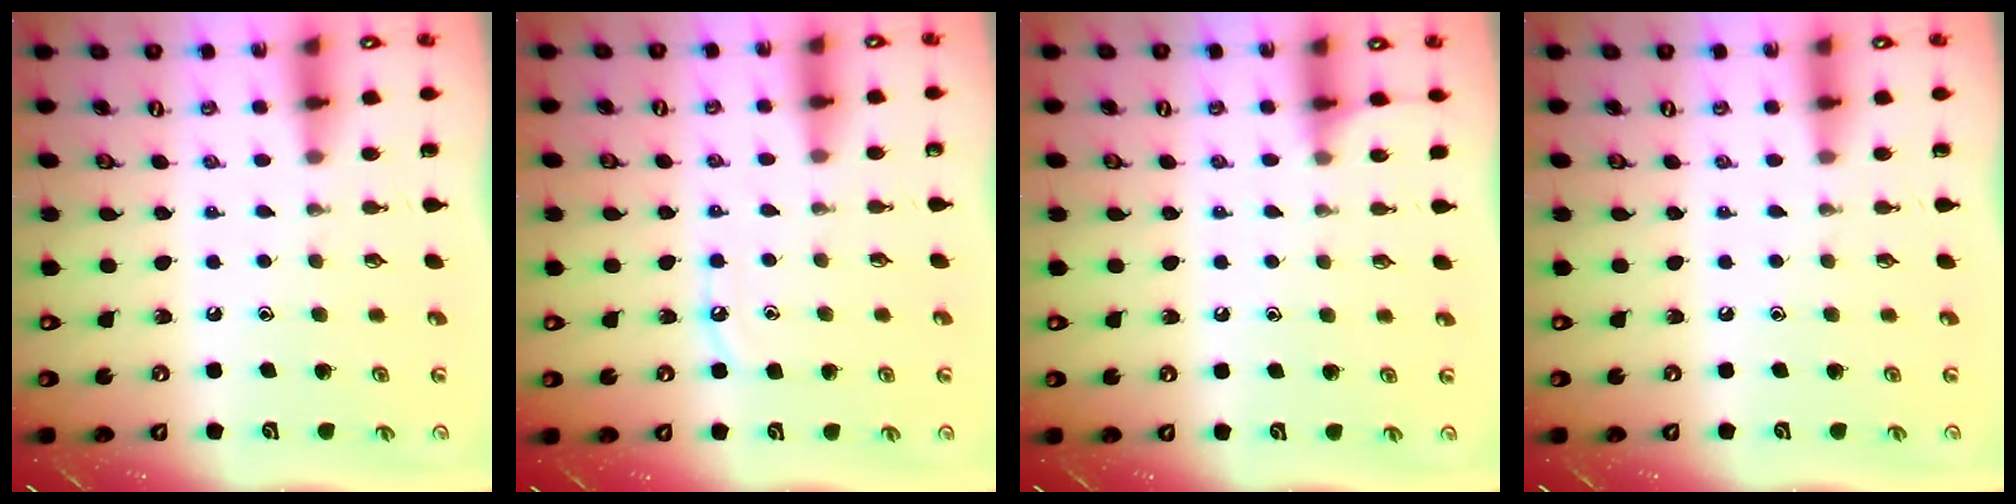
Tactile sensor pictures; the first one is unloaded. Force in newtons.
{"total": 5.1, "press": 5.1, "slide": 0.5}
{"total": 5.6, "press": 5.5, "slide": 0.7}
{"total": 0.0}